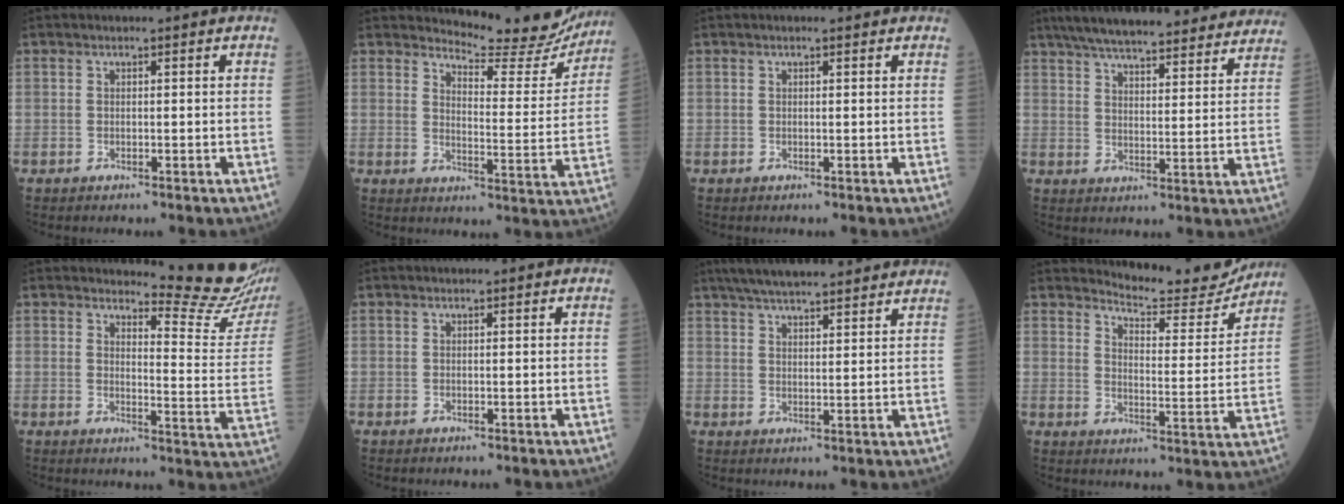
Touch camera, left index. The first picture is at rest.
{"total": 13.2, "force": [13.0, 1.5, 1.7], "torque": [-0.015, -0.064, 0.152]}
{"total": 0.9, "force": [0.7, 0.1, 0.5], "torque": [-0.011, 0.008, 0.009]}
{"total": 27.6, "force": [24.3, 4.8, 12.1], "torque": [-0.191, 0.002, 0.311]}
{"total": 12.5, "force": [12.1, -0.7, 2.9], "torque": [-0.032, -0.110, 0.127]}
{"total": 0.0}
{"total": 15.2, "force": [13.1, 2.3, 7.3], "torque": [-0.116, 0.036, 0.189]}
{"total": 10.8, "force": [10.8, 0.9, 0.8], "torque": [-0.010, -0.030, 0.139]}